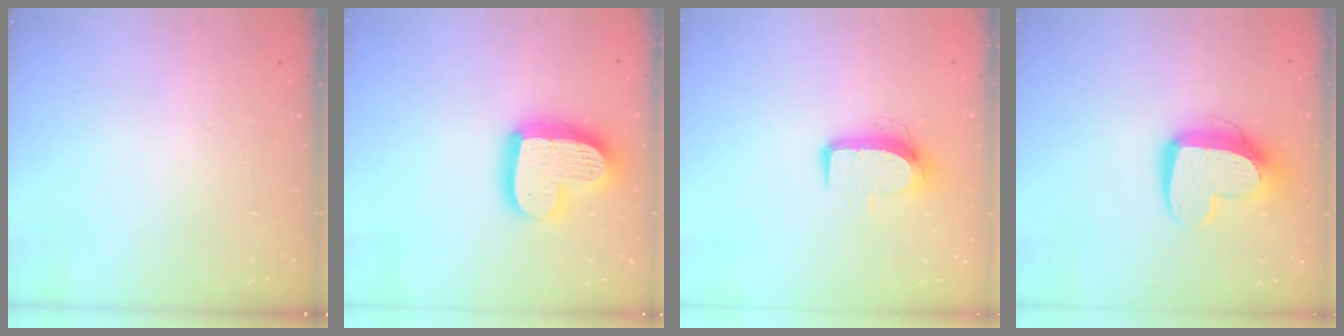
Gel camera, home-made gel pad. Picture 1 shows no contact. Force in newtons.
{"total": 17.9, "press": 17.8, "slide": 1.7}
{"total": 9.1, "press": 9.1, "slide": 0.9}
{"total": 12.2, "press": 12.1, "slide": 0.8}